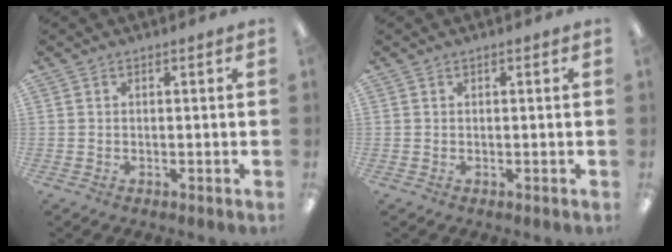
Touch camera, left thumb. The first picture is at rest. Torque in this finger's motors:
{"motor_torque": [-0.06, -0.01, -0.17, -0.09, 0.00]}